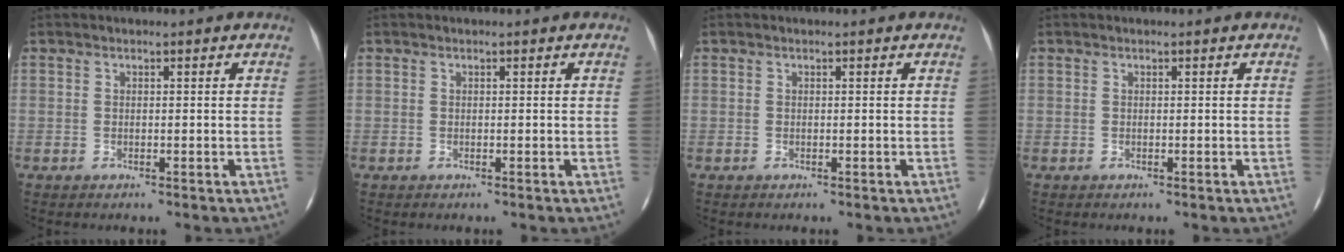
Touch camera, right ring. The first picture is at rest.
{"total": 0.0}
{"total": 0.0}
{"total": 0.0}